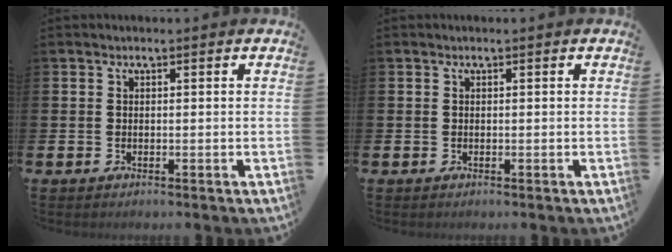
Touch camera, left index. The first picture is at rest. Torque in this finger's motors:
{"motor_torque": [-0.02, -0.01, 0.00, 0.00]}